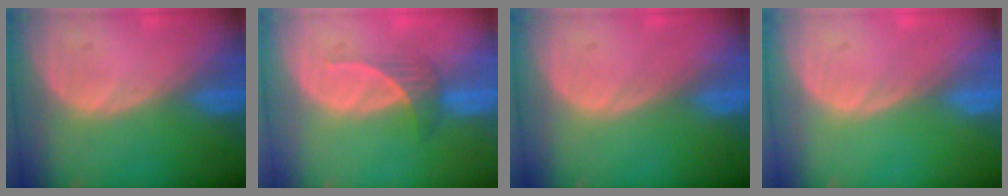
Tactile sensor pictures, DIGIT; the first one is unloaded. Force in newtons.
{"total": 2.8, "press": 2.7, "slide": 0.9}
{"total": 0.0}
{"total": 0.0}